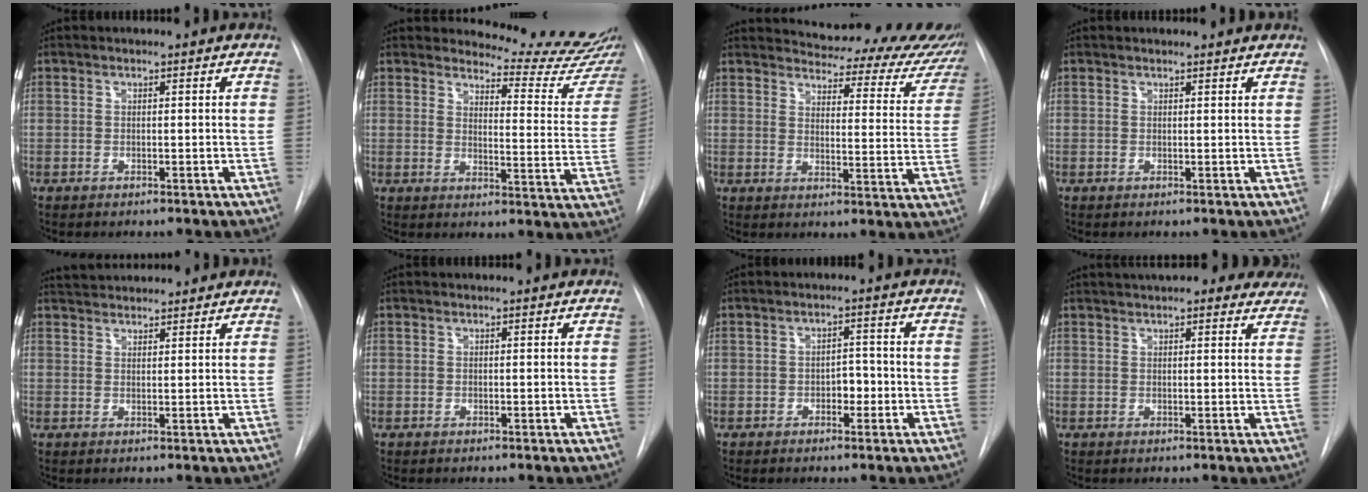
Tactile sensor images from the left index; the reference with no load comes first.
{"total": 13.7, "force": [13.5, -0.4, 1.9], "torque": [-0.018, -0.125, 0.142]}
{"total": 23.7, "force": [21.9, 6.4, 6.4], "torque": [-0.075, -0.087, 0.234]}
{"total": 2.6, "force": [2.5, 0.4, 0.3], "torque": [-0.009, 0.009, 0.024]}
{"total": 6.2, "force": [5.9, 1.0, 1.5], "torque": [-0.029, 0.033, 0.089]}
{"total": 0.0}
{"total": 2.7, "force": [-1.5, 1.5, 1.7], "torque": [-0.019, 0.002, -0.025]}
{"total": 16.8, "force": [14.8, 4.5, 6.5], "torque": [-0.093, 0.026, 0.180]}